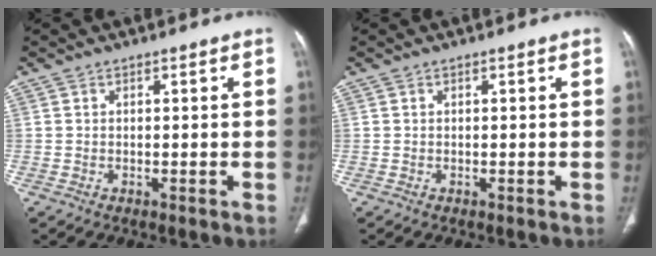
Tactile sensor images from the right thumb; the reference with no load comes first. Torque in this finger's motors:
{"motor_torque": [-0.01, 0.02, -0.03, -0.03, 0.02]}